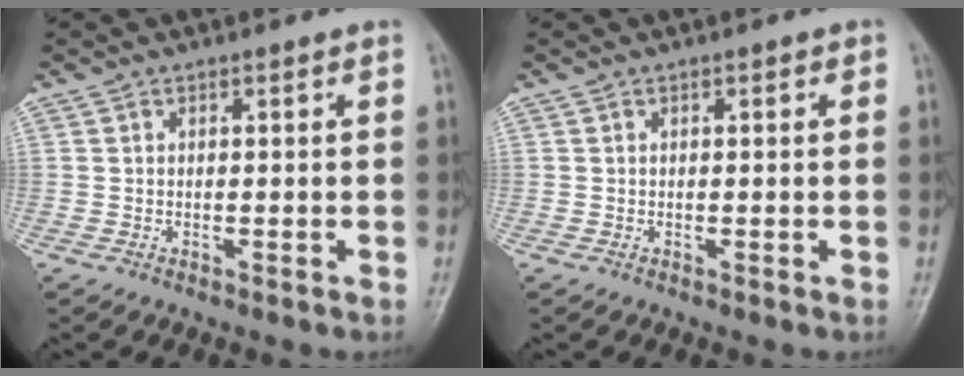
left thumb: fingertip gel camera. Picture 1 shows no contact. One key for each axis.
{"total": 0.6, "fx": 0.2, "fy": 0.3, "fz": 0.5, "tx": -0.004, "ty": 0.002, "tz": 0.002}